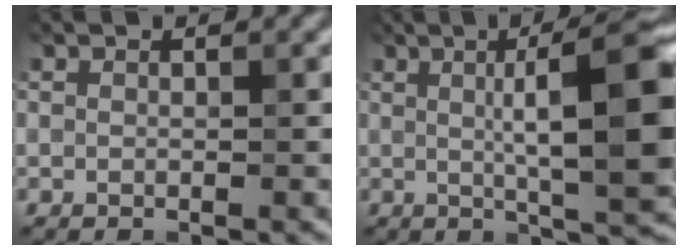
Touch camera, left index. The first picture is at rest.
{"total": 9.9, "force": [1.0, 1.7, 9.7], "torque": [-0.132, 0.013, 0.016]}